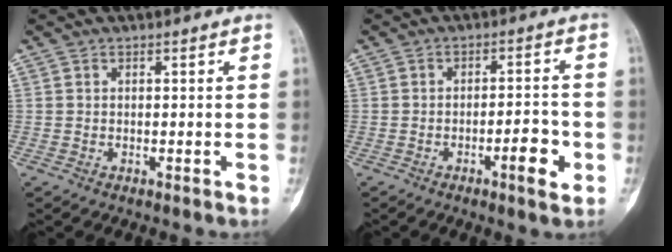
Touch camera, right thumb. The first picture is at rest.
{"total": 6.0, "force": [-2.5, 1.7, 5.2], "torque": [-0.071, 0.015, -0.036]}